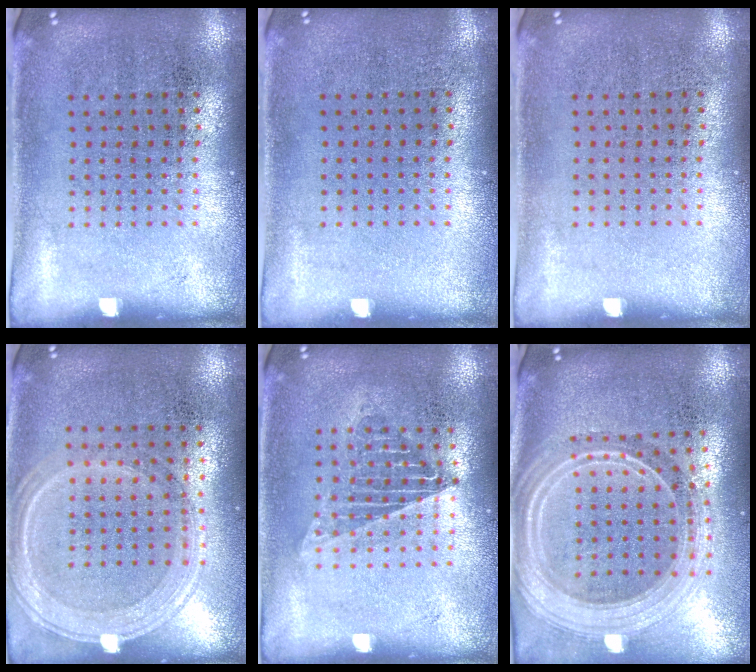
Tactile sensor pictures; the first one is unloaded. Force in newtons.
{"total": 0.0}
{"total": 0.0}
{"total": 1.3, "press": 1.2, "slide": 0.3}
{"total": 1.3, "press": 1.2, "slide": 0.5}
{"total": 2.7, "press": 2.2, "slide": 1.4}